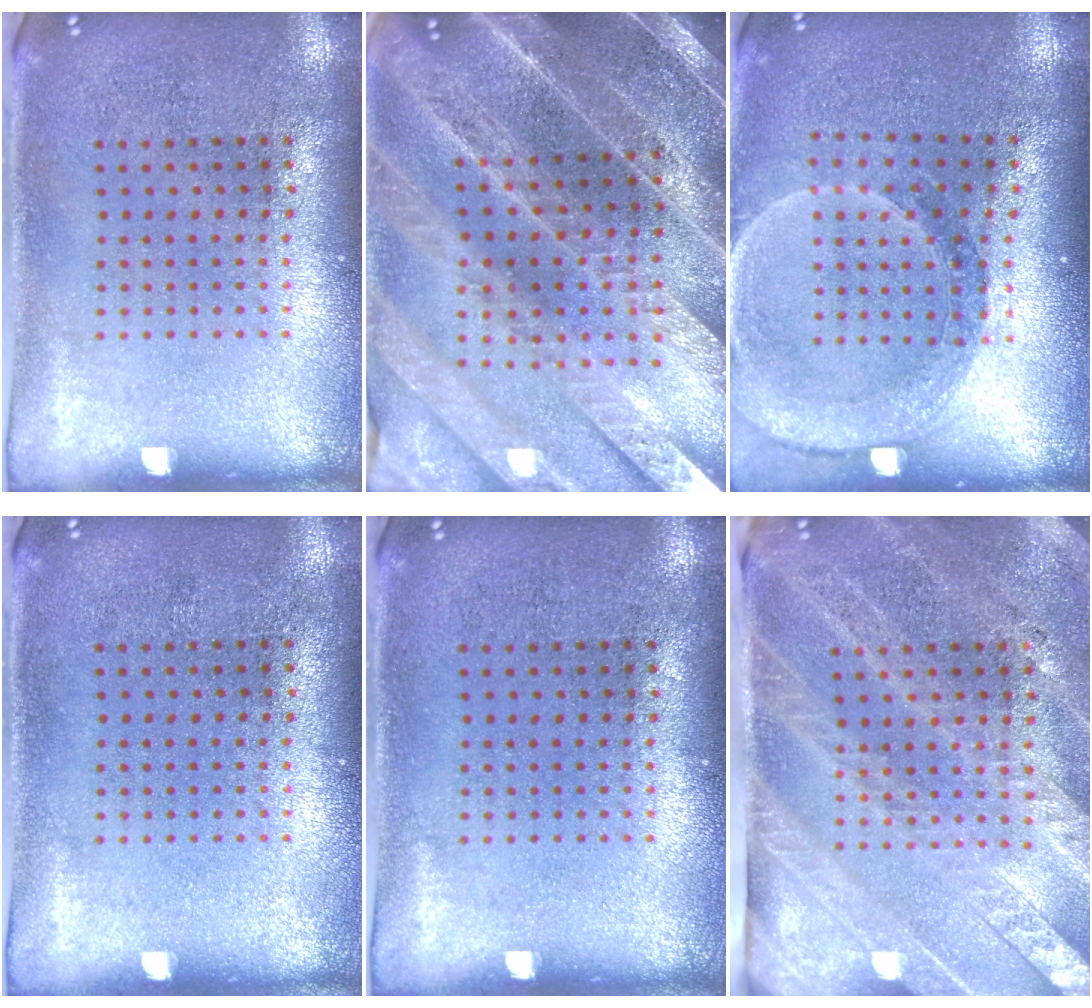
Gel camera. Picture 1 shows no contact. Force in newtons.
{"total": 3.9, "press": 3.6, "slide": 1.5}
{"total": 1.4, "press": 1.4, "slide": 0.1}
{"total": 0.0}
{"total": 0.0}
{"total": 3.4, "press": 3.0, "slide": 1.6}